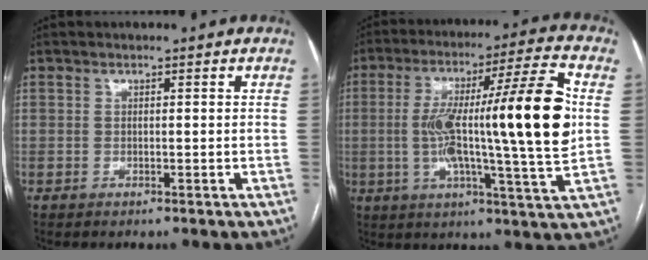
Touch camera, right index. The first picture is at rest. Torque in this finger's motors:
{"motor_torque": [1.07, 0.21, 0.92, 0.21]}